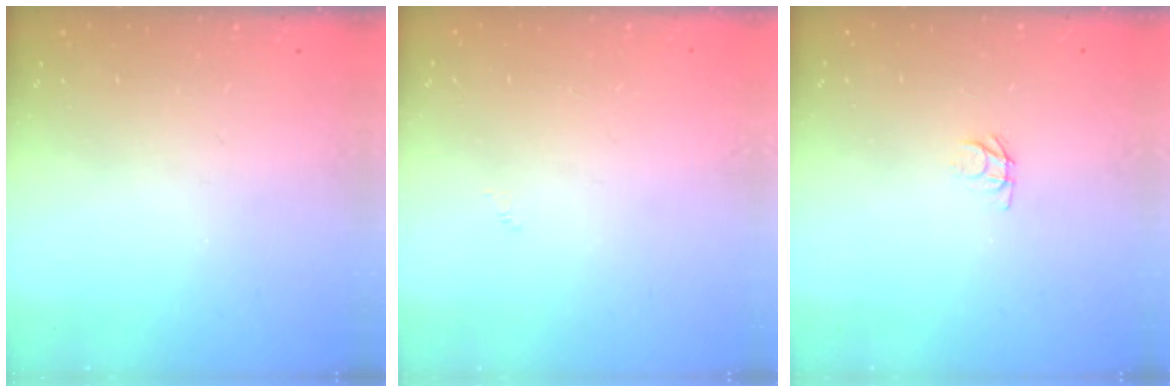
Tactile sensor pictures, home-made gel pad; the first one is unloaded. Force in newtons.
{"total": 0.6, "press": 0.5, "slide": 0.2}
{"total": 2.7, "press": 2.7, "slide": 0.3}